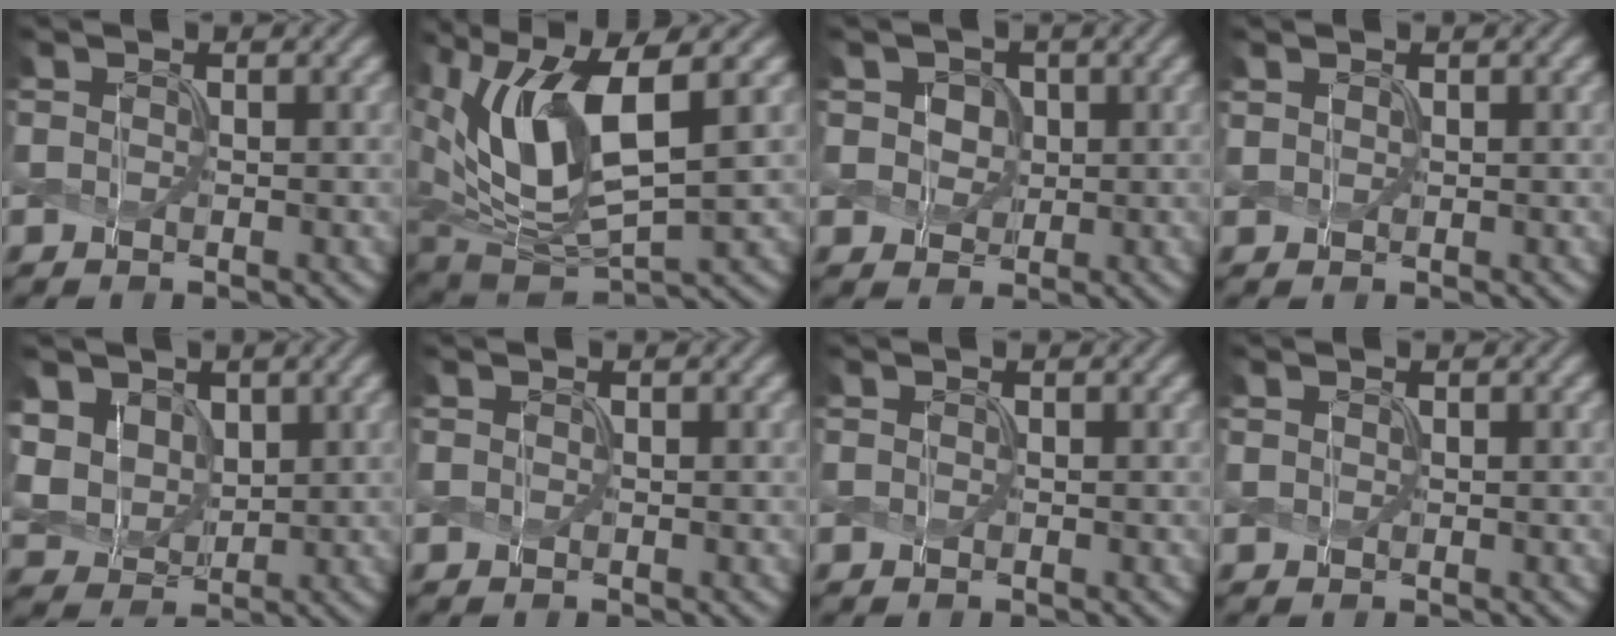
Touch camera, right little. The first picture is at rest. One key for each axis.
{"total": 10.0, "fx": 2.5, "fy": 4.5, "fz": 8.6, "tx": -0.180, "ty": -0.006, "tz": 0.051}
{"total": 3.3, "fx": 1.0, "fy": 2.7, "fz": 1.6, "tx": -0.037, "ty": 0.008, "tz": 0.020}
{"total": 0.6, "fx": 0.5, "fy": 0.3, "fz": 0.2, "tx": -0.008, "ty": 0.000, "tz": 0.015}
{"total": 6.3, "fx": 2.4, "fy": 4.9, "fz": 3.1, "tx": -0.107, "ty": 0.006, "tz": 0.051}
{"total": 0.0}
{"total": 0.0}
{"total": 0.0}